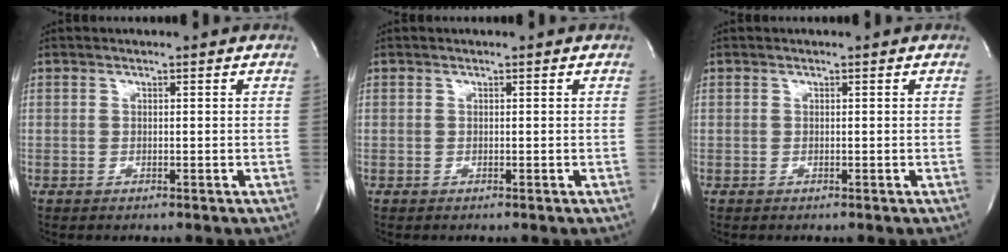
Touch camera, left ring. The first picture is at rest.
{"total": 0.0}
{"total": 0.0}